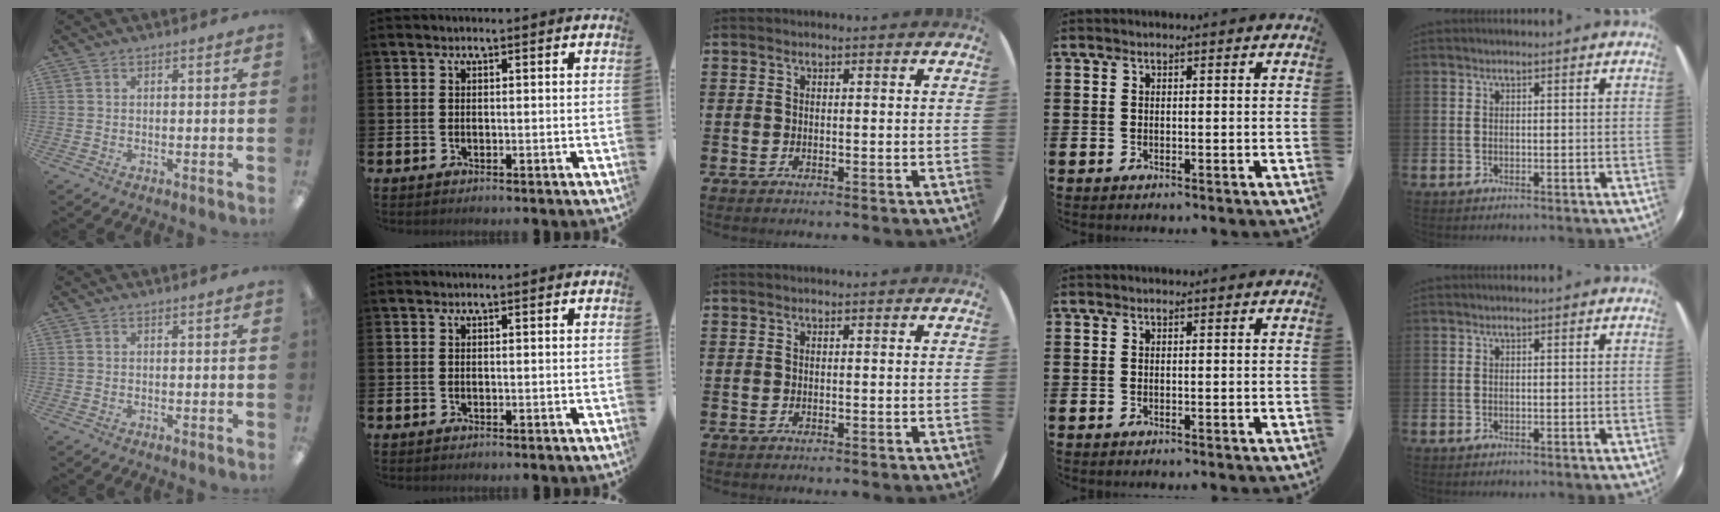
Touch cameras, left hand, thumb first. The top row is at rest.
{}